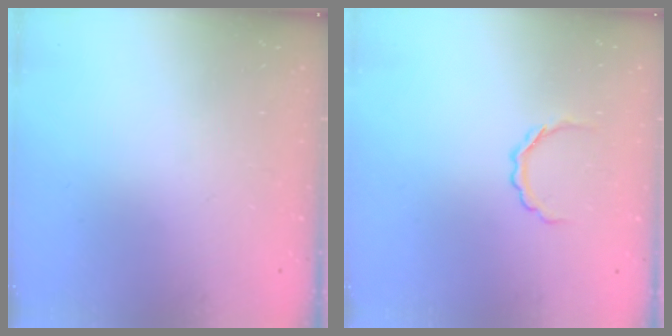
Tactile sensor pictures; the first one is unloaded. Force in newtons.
{"total": 3.8, "press": 3.8, "slide": 0.5}